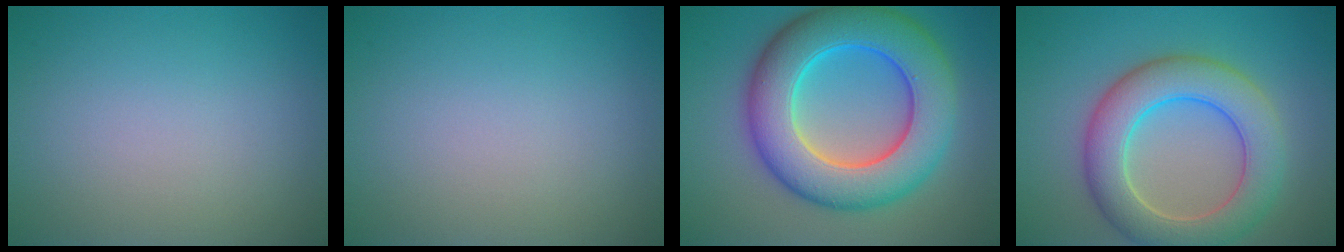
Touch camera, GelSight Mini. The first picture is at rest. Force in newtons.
{"total": 0.0}
{"total": 11.3, "press": 11.3, "slide": 0.2}
{"total": 7.6, "press": 7.6, "slide": 0.4}